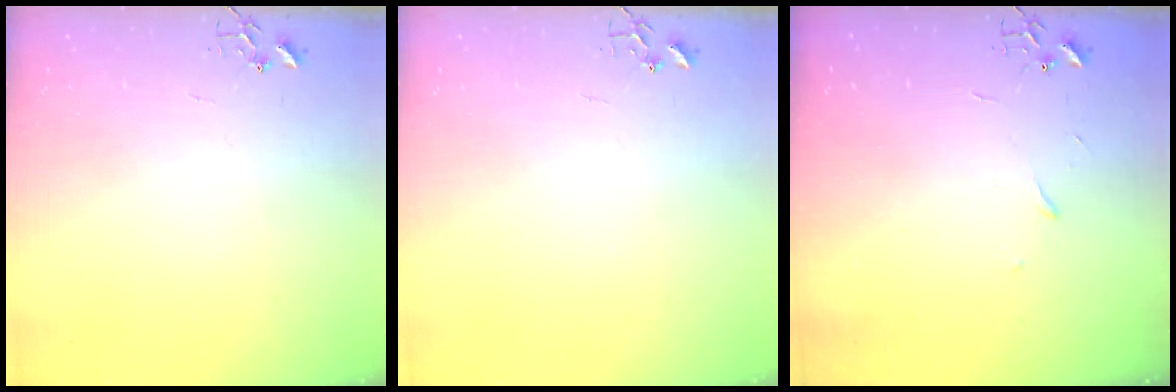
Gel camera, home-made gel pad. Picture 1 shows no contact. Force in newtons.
{"total": 0.0}
{"total": 3.3, "press": 3.3, "slide": 0.5}